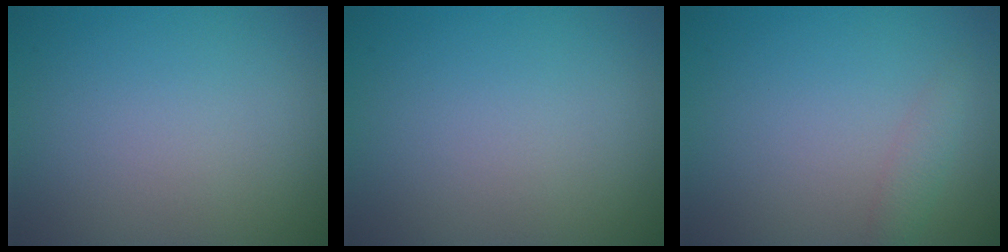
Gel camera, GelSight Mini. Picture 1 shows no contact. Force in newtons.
{"total": 0.0}
{"total": 1.3, "press": 1.3, "slide": 0.0}